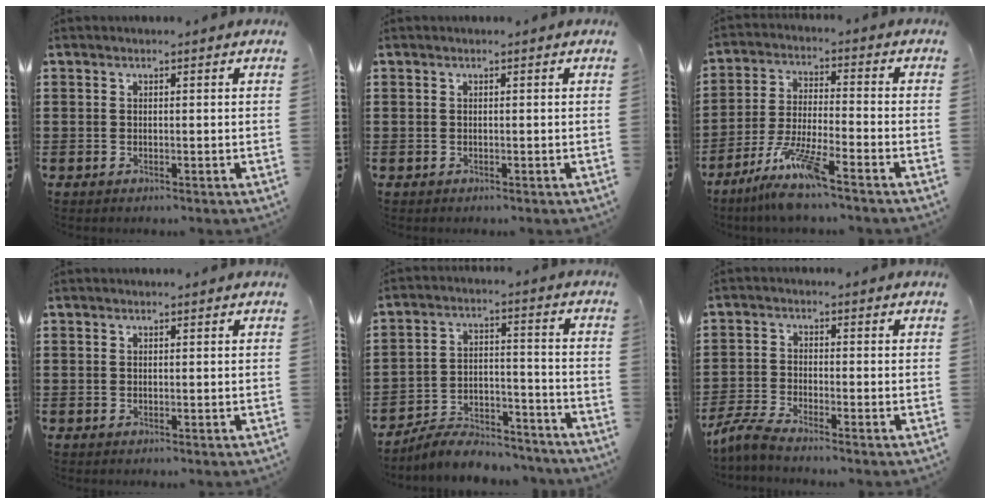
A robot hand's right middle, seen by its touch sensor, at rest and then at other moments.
{"total": 0.0}
{"total": 8.6, "force": [-6.6, 0.2, 5.5], "torque": [-0.117, -0.015, -0.129]}
{"total": 0.0}
{"total": 6.8, "force": [-6.6, 1.0, 1.3], "torque": [-0.022, 0.011, -0.127]}
{"total": 3.8, "force": [-3.3, 0.1, 1.8], "torque": [-0.060, -0.013, -0.071]}